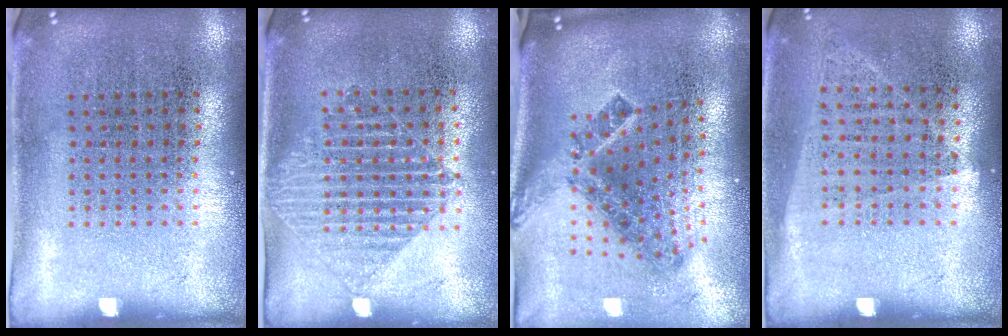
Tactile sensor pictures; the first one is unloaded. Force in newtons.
{"total": 1.4, "press": 1.2, "slide": 0.6}
{"total": 2.0, "press": 1.3, "slide": 1.6}
{"total": 1.0, "press": 0.9, "slide": 0.4}